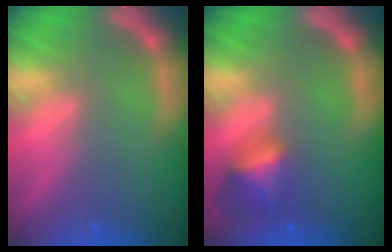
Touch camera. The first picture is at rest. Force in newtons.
{"total": 3.5}